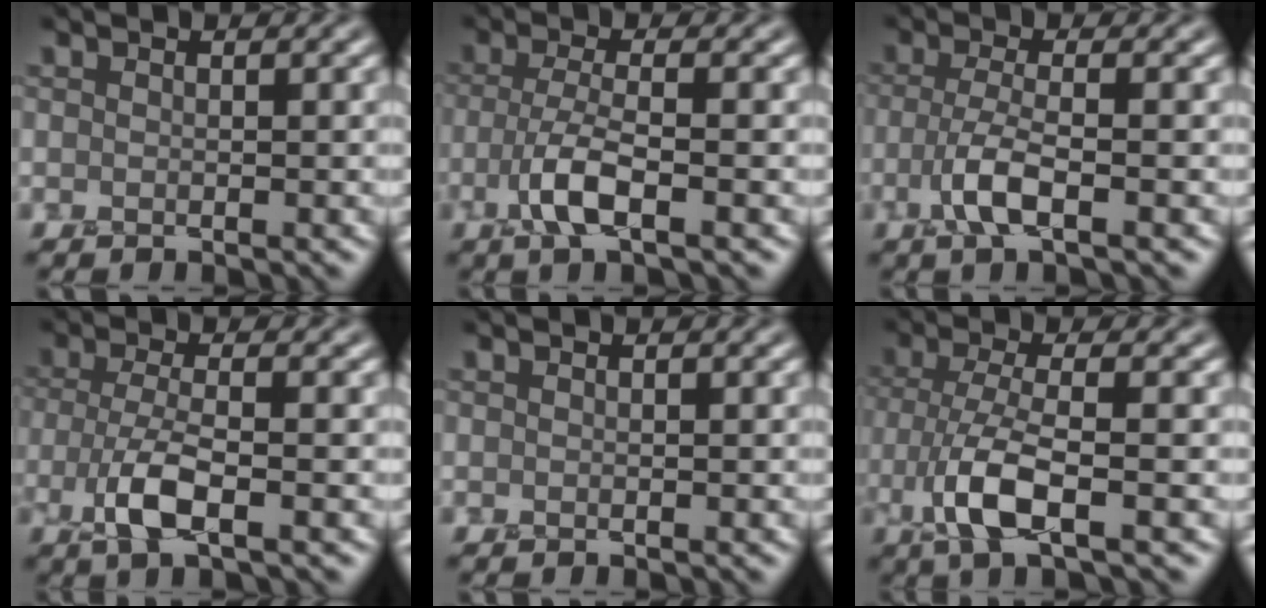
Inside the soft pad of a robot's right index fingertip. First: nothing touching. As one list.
[{"total": 3.7, "force": [-1.6, 1.1, 3.2], "torque": [-0.071, 0.006, -0.037]}, {"total": 3.3, "force": [-1.4, 0.9, 2.9], "torque": [-0.065, 0.005, -0.032]}, {"total": 4.0, "force": [-1.5, 1.4, 3.4], "torque": [-0.081, 0.002, -0.032]}, {"total": 0.0}, {"total": 4.8, "force": [-1.3, 1.6, 4.3], "torque": [-0.102, 0.001, -0.025]}]